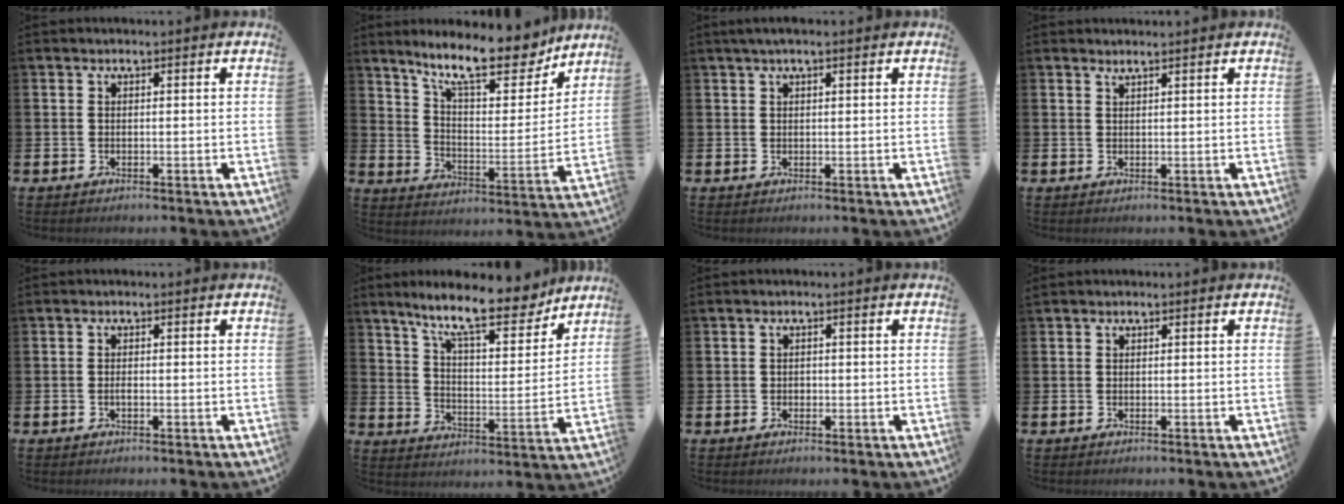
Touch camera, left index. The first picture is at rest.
{"total": 13.5, "force": [11.4, 3.2, 6.4], "torque": [-0.135, -0.065, 0.197]}
{"total": 1.7, "force": [1.1, 0.2, 1.2], "torque": [-0.024, 0.004, 0.018]}
{"total": 1.0, "force": [1.0, -0.1, 0.1], "torque": [0.002, -0.004, 0.018]}
{"total": 0.7, "force": [-0.2, 0.3, 0.6], "torque": [-0.005, -0.003, -0.005]}
{"total": 11.8, "force": [10.0, 2.6, 5.7], "torque": [-0.124, -0.050, 0.171]}
{"total": 0.8, "force": [-0.1, 0.7, 0.2], "torque": [0.001, 0.004, -0.004]}
{"total": 0.0}